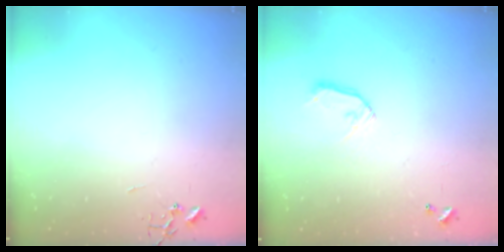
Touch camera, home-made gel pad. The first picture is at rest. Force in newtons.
{"total": 8.0, "press": 8.0, "slide": 0.4}